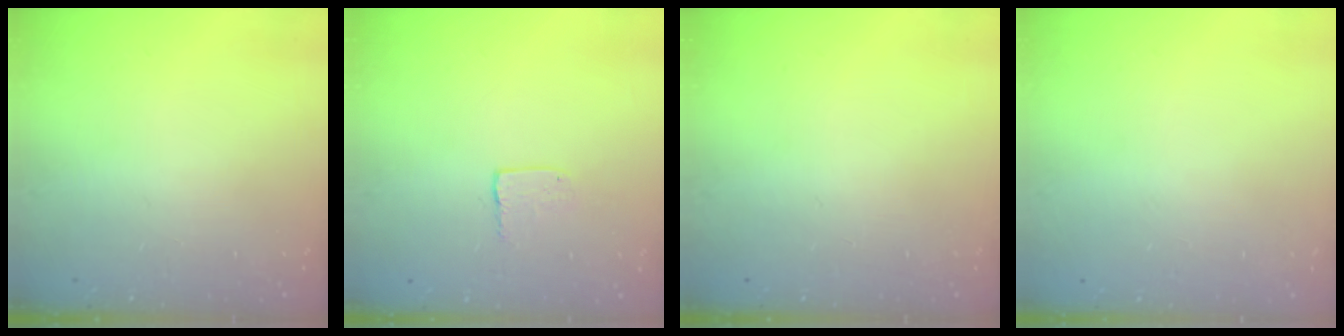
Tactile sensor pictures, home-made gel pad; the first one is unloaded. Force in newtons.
{"total": 3.4, "press": 3.4, "slide": 0.2}
{"total": 0.0}
{"total": 0.5, "press": 0.5, "slide": 0.1}